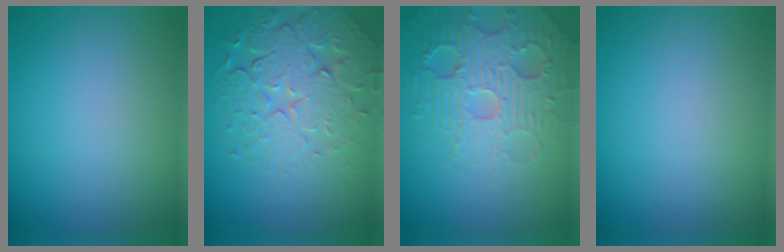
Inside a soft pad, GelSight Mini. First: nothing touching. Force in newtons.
{"total": 6.8, "press": 5.1, "slide": 4.5}
{"total": 4.5, "press": 4.5, "slide": 0.9}
{"total": 0.0}